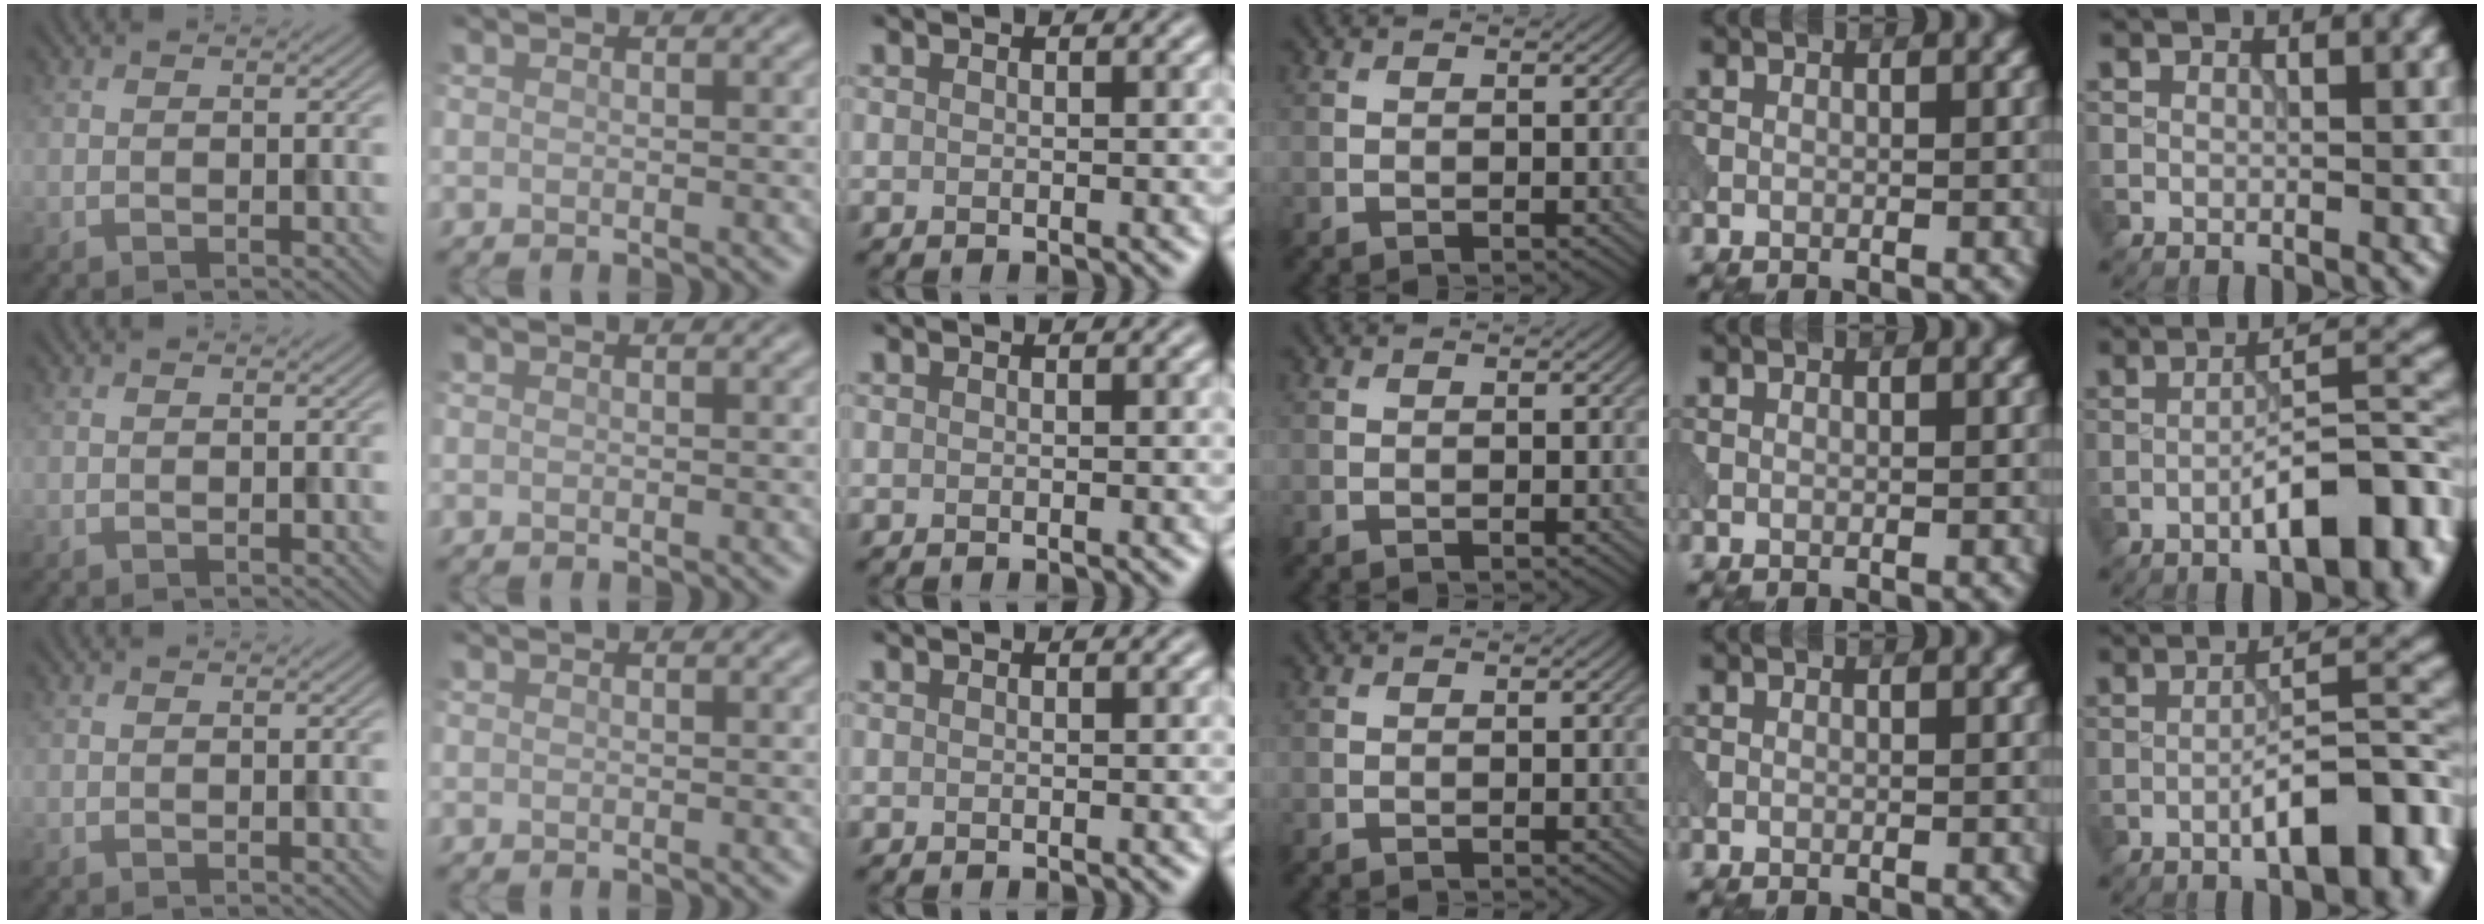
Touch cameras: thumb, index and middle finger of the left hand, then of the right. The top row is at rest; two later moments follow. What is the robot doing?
{"motion": "pour", "object": "beaker"}